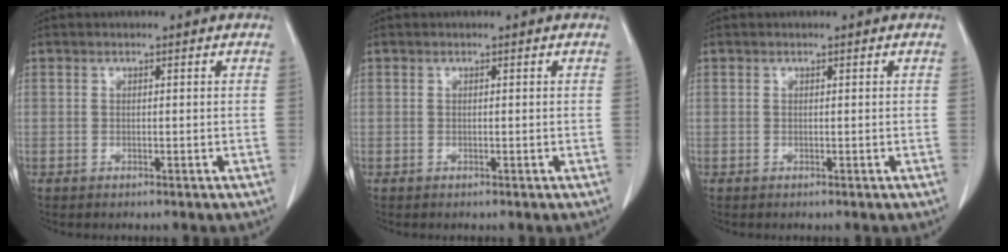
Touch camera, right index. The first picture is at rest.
{"total": 0.0}
{"total": 0.0}